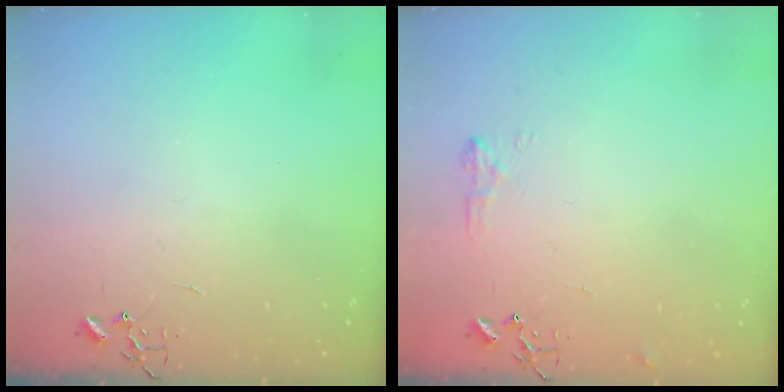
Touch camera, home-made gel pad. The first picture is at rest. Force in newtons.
{"total": 6.4, "press": 6.3, "slide": 0.8}